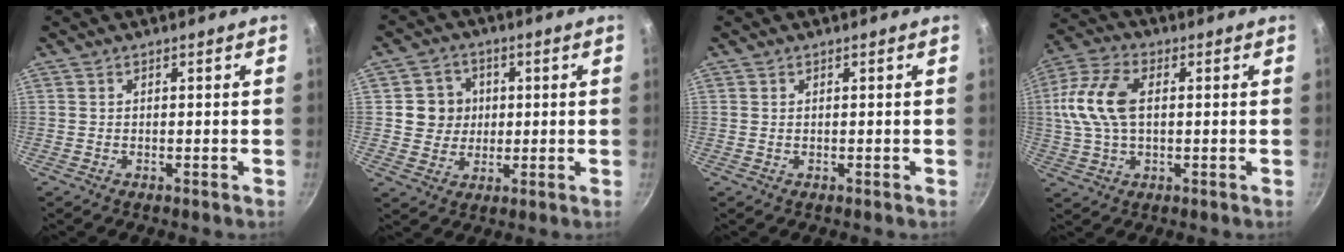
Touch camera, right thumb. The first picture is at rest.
{"total": 7.0, "force": [0.9, 6.6, 2.0], "torque": [0.005, 0.006, 0.010]}
{"total": 0.0}
{"total": 13.3, "force": [1.3, 8.2, 10.4], "torque": [-0.203, 0.022, 0.013]}